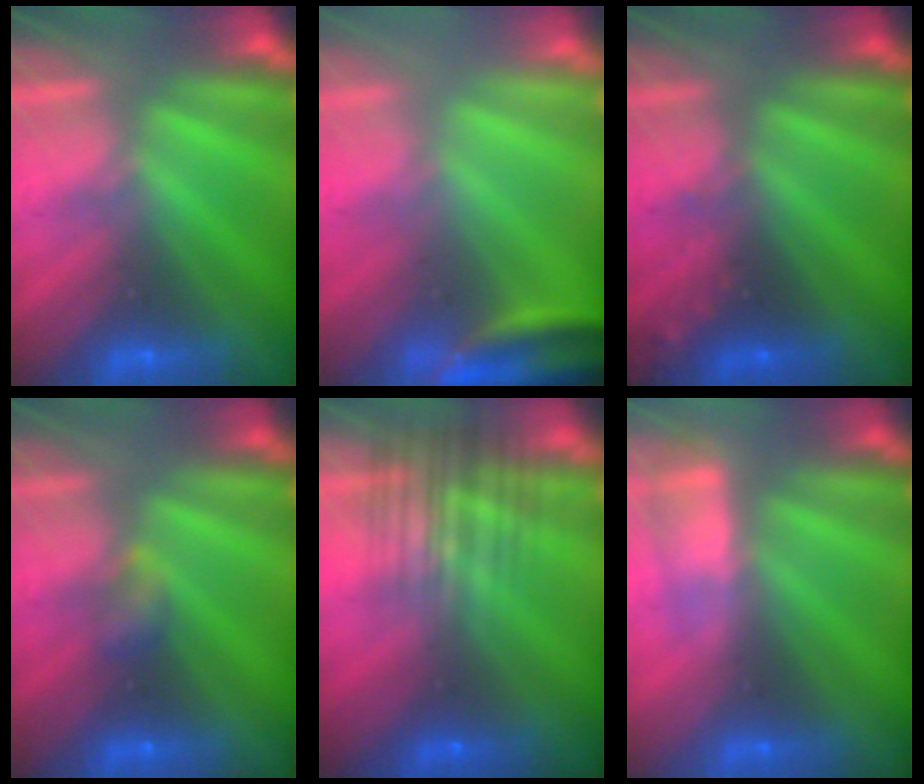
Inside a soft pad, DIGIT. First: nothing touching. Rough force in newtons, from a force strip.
{"total": 3.6}
{"total": 2.5}
{"total": 2.2}
{"total": 9.8}
{"total": 3.0}